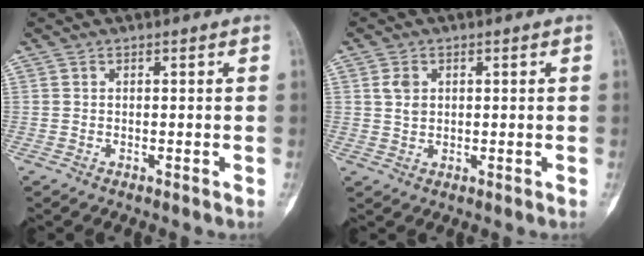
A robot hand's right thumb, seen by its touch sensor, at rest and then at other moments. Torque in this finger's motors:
{"motor_torque": [0.28, 0.25, 0.33, -0.10, 0.01]}